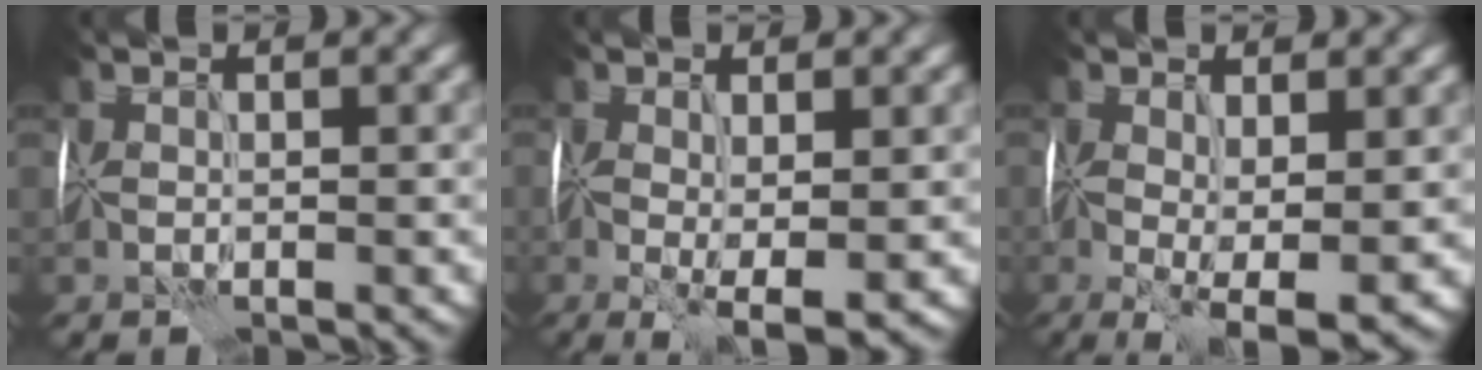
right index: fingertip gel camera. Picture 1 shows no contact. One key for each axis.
{"total": 5.0, "fx": -1.3, "fy": 1.6, "fz": 4.6, "tx": -0.090, "ty": -0.013, "tz": -0.023}
{"total": 7.0, "fx": -1.6, "fy": 2.6, "fz": 6.3, "tx": -0.112, "ty": -0.015, "tz": -0.024}